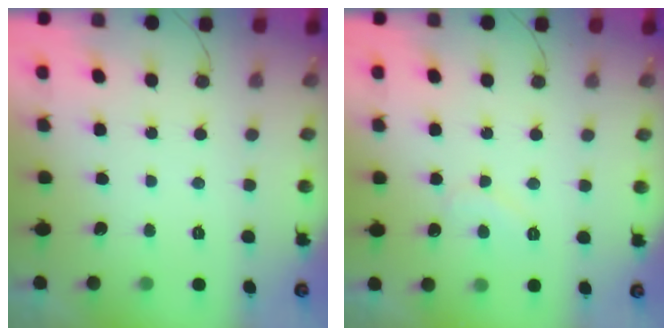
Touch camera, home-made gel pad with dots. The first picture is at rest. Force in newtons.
{"total": 7.7, "press": 7.7, "slide": 0.6}